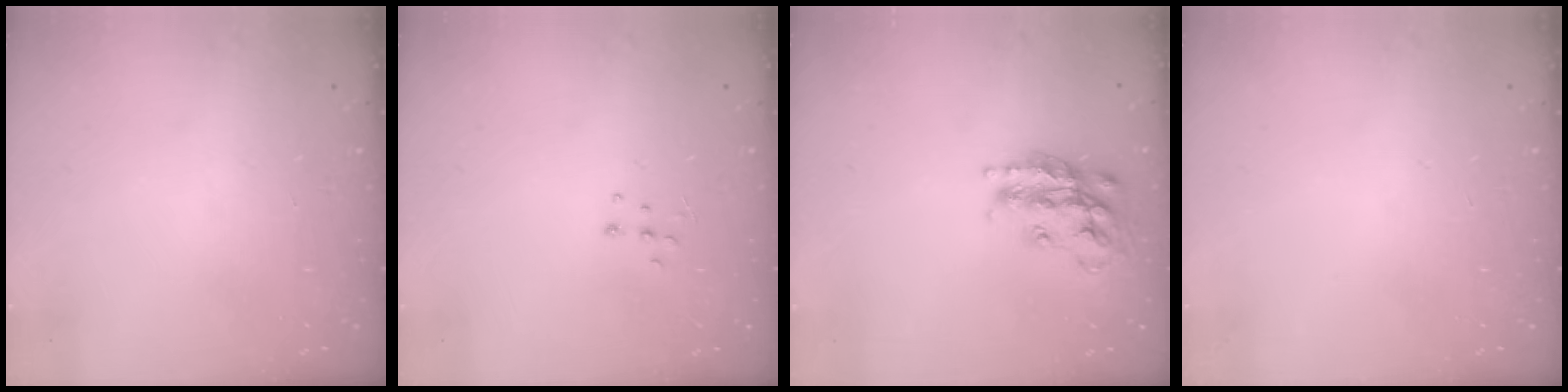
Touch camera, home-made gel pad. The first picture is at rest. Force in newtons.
{"total": 4.3, "press": 4.3, "slide": 0.4}
{"total": 18.0, "press": 17.9, "slide": 1.2}
{"total": 0.0}